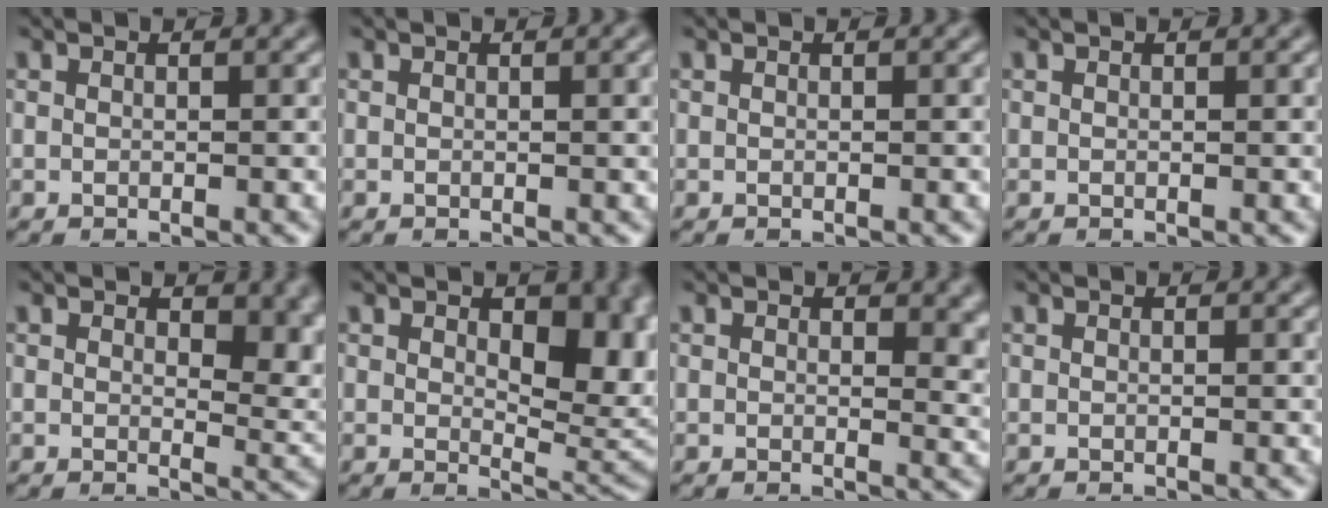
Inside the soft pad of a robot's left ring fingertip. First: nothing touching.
{"total": 1.5, "force": [0.3, 0.3, 1.4], "torque": [-0.017, 0.001, 0.002]}
{"total": 0.0}
{"total": 0.5, "force": [0.1, 0.0, 0.5], "torque": [-0.005, 0.000, 0.000]}
{"total": 4.8, "force": [1.6, 2.6, 3.7], "torque": [-0.037, -0.009, 0.024]}
{"total": 7.4, "force": [1.2, 3.9, 6.2], "torque": [-0.083, -0.010, 0.026]}
{"total": 3.4, "force": [1.0, 1.9, 2.7], "torque": [-0.022, -0.008, 0.014]}
{"total": 0.0}